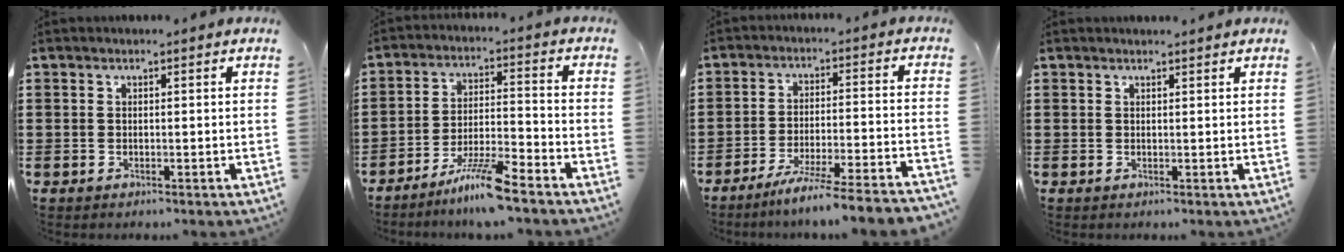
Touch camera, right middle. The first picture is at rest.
{"total": 7.4, "force": [-6.0, 0.3, 4.3], "torque": [-0.095, -0.008, -0.114]}
{"total": 7.2, "force": [-6.4, -1.2, 3.2], "torque": [-0.056, -0.015, -0.125]}
{"total": 0.5, "force": [0.5, 0.0, 0.1], "torque": [-0.004, -0.001, 0.010]}